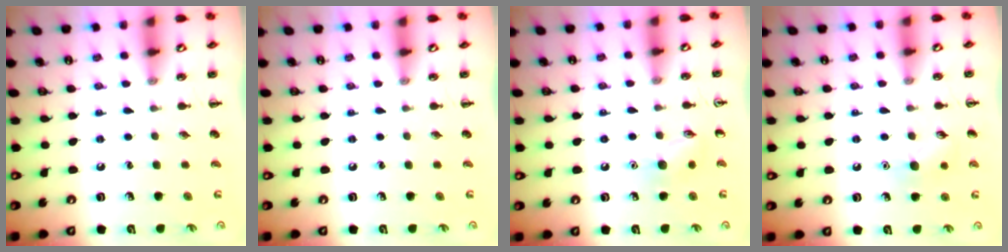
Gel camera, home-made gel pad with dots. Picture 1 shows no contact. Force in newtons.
{"total": 0.0}
{"total": 7.2, "press": 7.2, "slide": 1.0}
{"total": 7.5, "press": 7.3, "slide": 1.6}